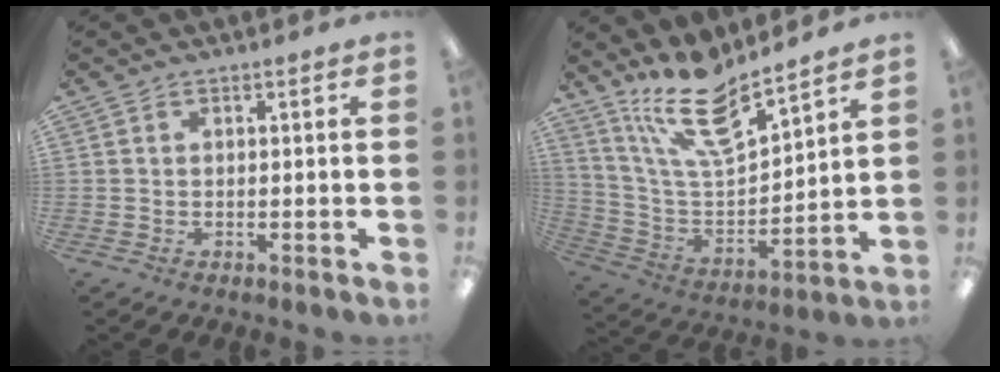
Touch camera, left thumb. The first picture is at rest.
{"total": 17.8, "force": [13.6, 5.6, 9.9], "torque": [-0.198, -0.078, 0.240]}